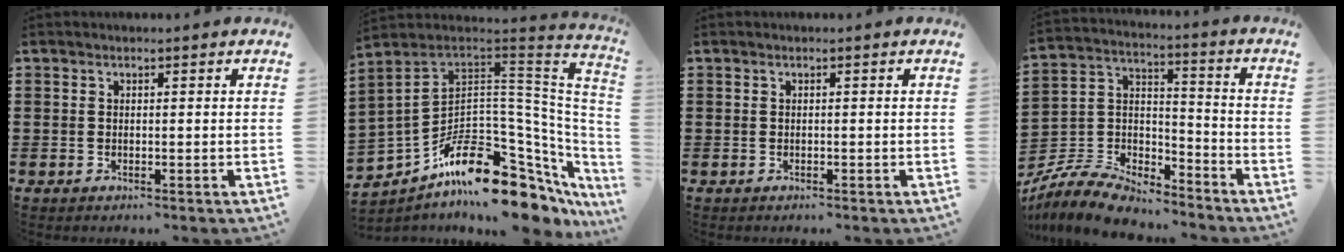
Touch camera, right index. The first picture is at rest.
{"total": 13.9, "force": [-9.6, 5.5, 8.4], "torque": [-0.164, 0.009, -0.178]}
{"total": 0.0}
{"total": 9.6, "force": [-8.8, 2.4, 3.0], "torque": [-0.079, 0.012, -0.179]}